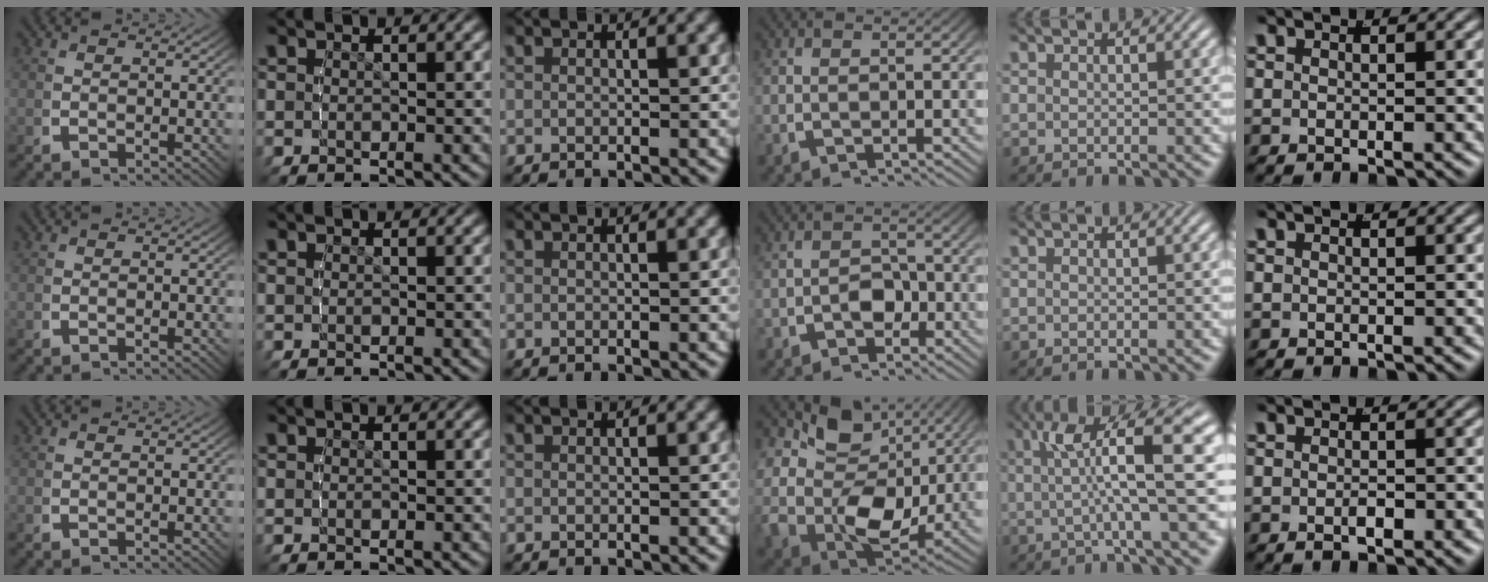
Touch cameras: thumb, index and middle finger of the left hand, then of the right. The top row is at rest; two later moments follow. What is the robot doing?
{"motion": "lift_and_place", "object": "stress ball aka squeeze ball"}